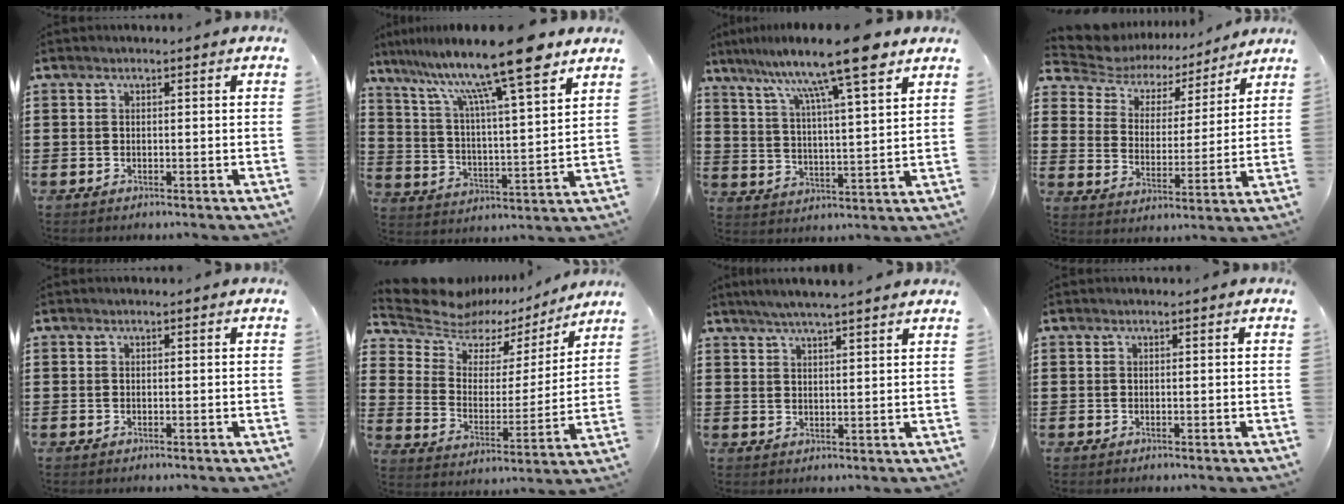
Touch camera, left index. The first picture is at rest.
{"total": 14.3, "force": [11.0, 0.8, 9.1], "torque": [-0.191, -0.062, 0.178]}
{"total": 12.4, "force": [9.2, 0.3, 8.3], "torque": [-0.161, -0.047, 0.144]}
{"total": 5.7, "force": [5.3, 2.0, 1.1], "torque": [-0.053, -0.036, 0.087]}
{"total": 0.0}
{"total": 8.8, "force": [7.4, 4.1, 2.4], "torque": [-0.084, -0.043, 0.130]}
{"total": 3.6, "force": [3.3, -0.3, 1.4], "torque": [-0.035, -0.006, 0.058]}
{"total": 0.0}